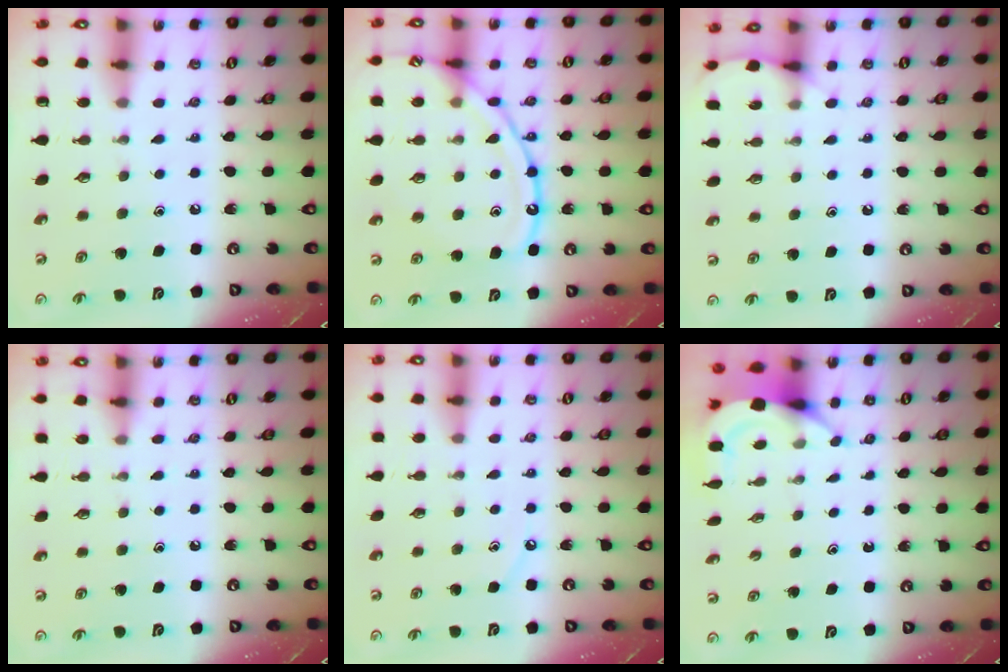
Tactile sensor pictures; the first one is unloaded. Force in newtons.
{"total": 14.7, "press": 14.7, "slide": 1.4}
{"total": 5.3, "press": 5.2, "slide": 0.7}
{"total": 3.3, "press": 3.2, "slide": 0.6}
{"total": 3.3, "press": 3.2, "slide": 0.5}
{"total": 4.6, "press": 4.6, "slide": 0.3}